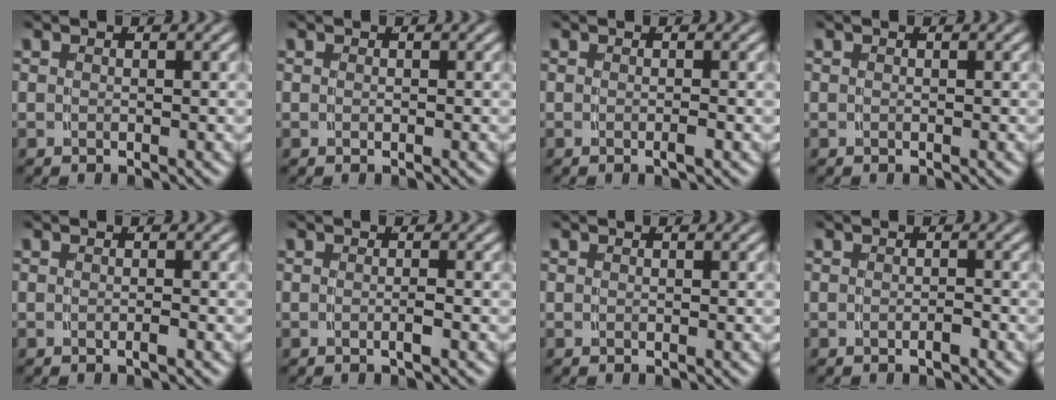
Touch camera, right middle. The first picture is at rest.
{"total": 0.0}
{"total": 0.7, "force": [-0.4, -0.1, 0.5], "torque": [-0.007, 0.004, -0.008]}
{"total": 0.0}
{"total": 0.6, "force": [-0.4, -0.3, 0.3], "torque": [-0.005, 0.003, -0.008]}
{"total": 0.9, "force": [-0.6, -0.5, 0.6], "torque": [-0.009, -0.002, -0.008]}
{"total": 0.0}
{"total": 0.8, "force": [-0.7, -0.1, 0.4], "torque": [-0.003, 0.003, -0.013]}